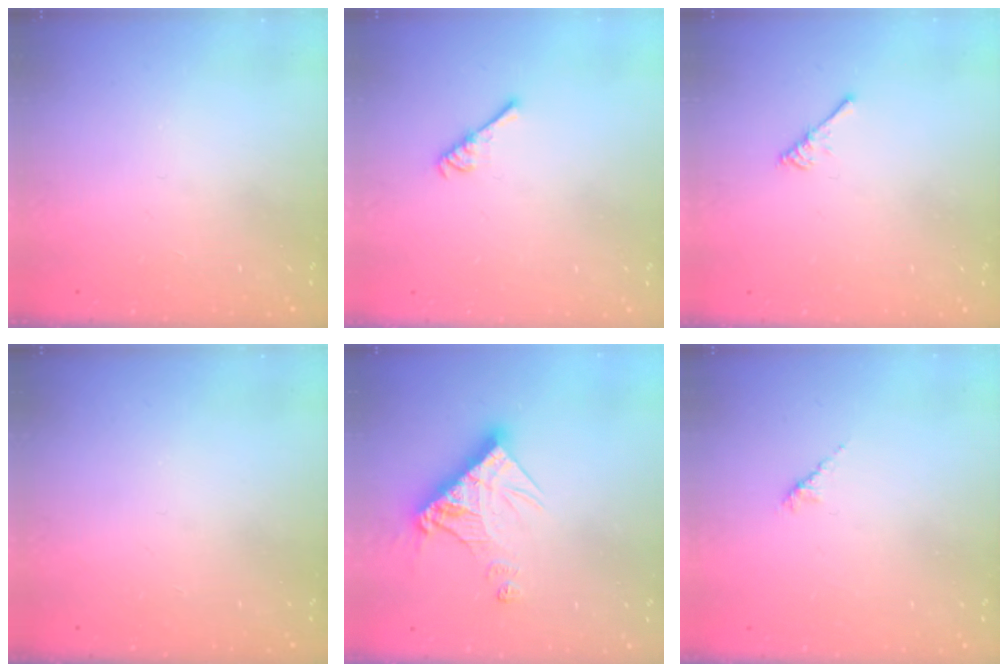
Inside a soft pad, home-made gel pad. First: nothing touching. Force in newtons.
{"total": 3.8, "press": 3.7, "slide": 0.6}
{"total": 3.0, "press": 2.9, "slide": 0.5}
{"total": 0.0}
{"total": 13.9, "press": 13.8, "slide": 1.5}
{"total": 2.6, "press": 2.4, "slide": 0.7}